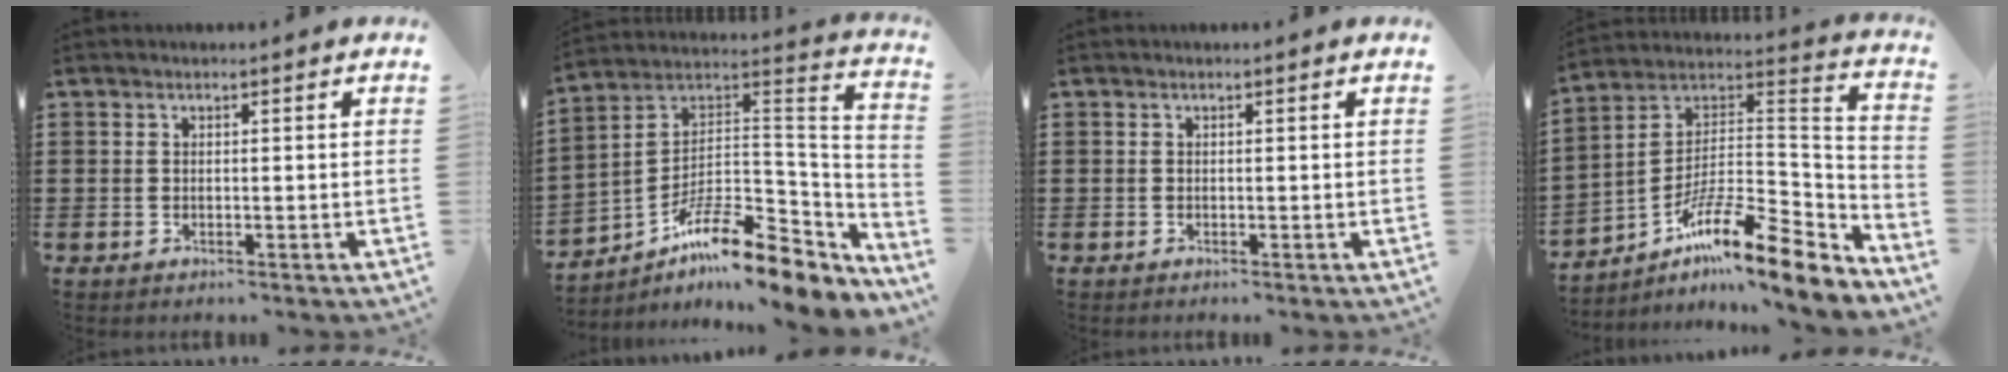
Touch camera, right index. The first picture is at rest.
{"total": 11.5, "force": [-8.6, 2.9, 7.0], "torque": [-0.124, 0.010, -0.164]}
{"total": 0.0}
{"total": 12.6, "force": [-9.2, 1.9, 8.5], "torque": [-0.146, 0.008, -0.175]}